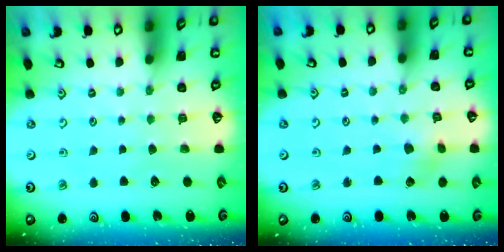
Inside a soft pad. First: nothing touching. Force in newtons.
{"total": 4.9, "press": 4.9, "slide": 0.4}